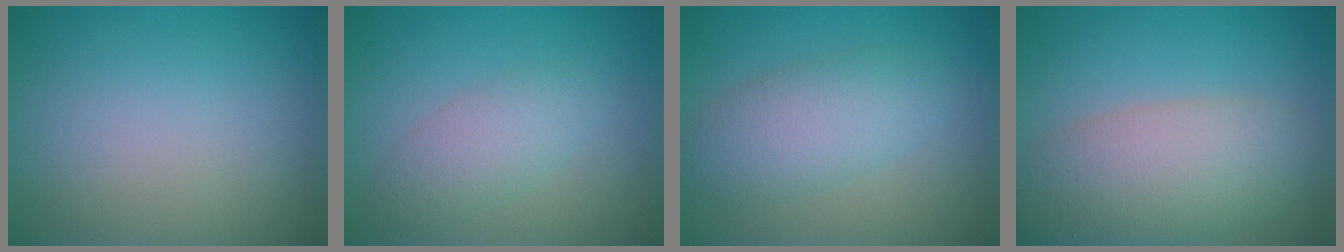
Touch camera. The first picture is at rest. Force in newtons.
{"total": 2.8, "press": 2.8, "slide": 0.0}
{"total": 4.6, "press": 4.5, "slide": 0.3}
{"total": 7.5, "press": 7.5, "slide": 0.4}